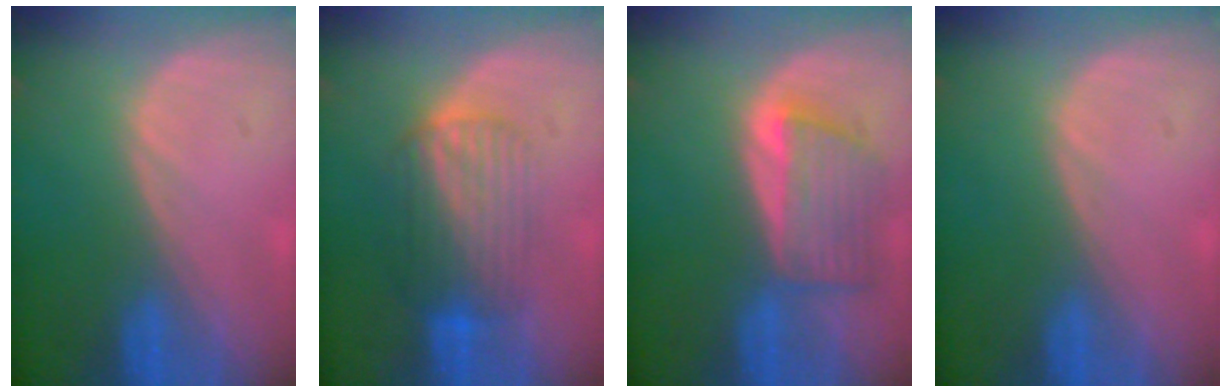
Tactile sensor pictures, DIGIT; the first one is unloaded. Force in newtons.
{"total": 6.6, "press": 6.3, "slide": 1.8}
{"total": 6.4, "press": 6.4, "slide": 0.8}
{"total": 0.0}